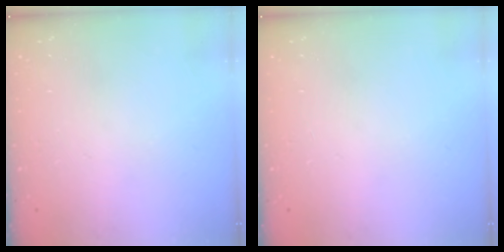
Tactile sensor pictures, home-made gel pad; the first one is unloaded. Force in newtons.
{"total": 0.0}